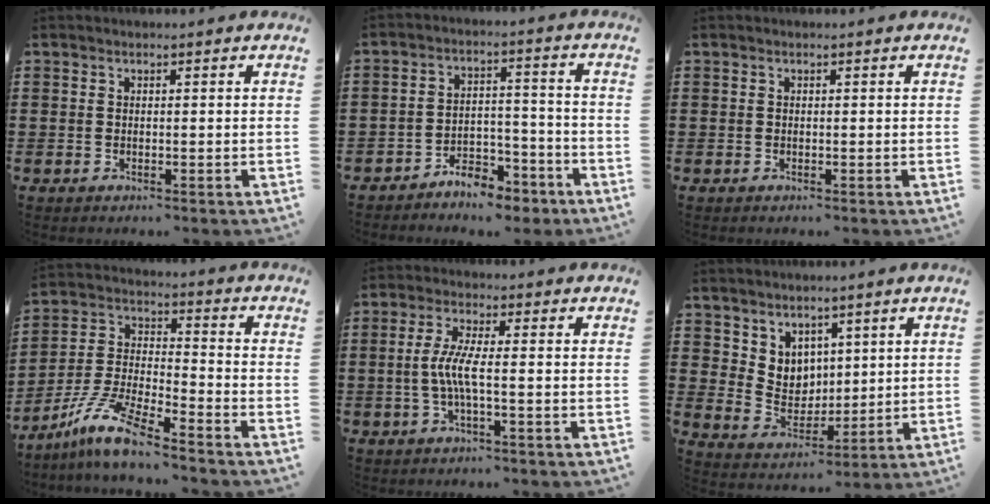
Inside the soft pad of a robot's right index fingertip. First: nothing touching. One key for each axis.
{"total": 5.5, "fx": -5.1, "fy": 1.7, "fz": 1.2, "tx": -0.017, "ty": 0.019, "tz": -0.099}
{"total": 0.0}
{"total": 9.4, "fx": -7.7, "fy": 0.4, "fz": 5.3, "tx": -0.127, "ty": -0.004, "tz": -0.159}
{"total": 5.0, "fx": -0.8, "fy": 0.6, "fz": 4.9, "tx": -0.110, "ty": -0.008, "tz": -0.026}
{"total": 5.7, "fx": 3.7, "fy": 4.3, "fz": 0.4, "tx": -0.036, "ty": -0.008, "tz": 0.071}